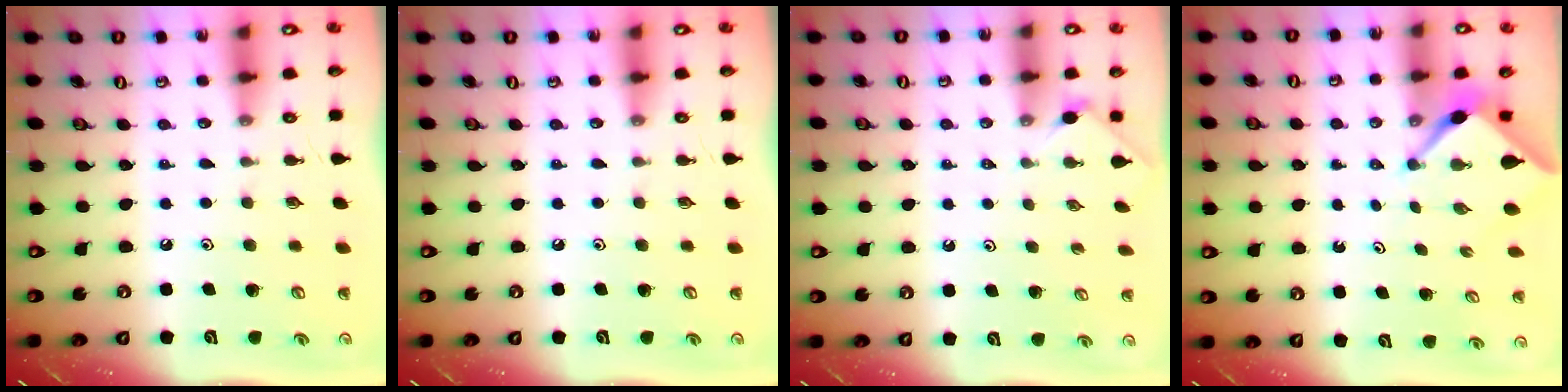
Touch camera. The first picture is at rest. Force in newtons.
{"total": 0.0}
{"total": 0.7, "press": 0.6, "slide": 0.2}
{"total": 2.2, "press": 2.2, "slide": 0.3}